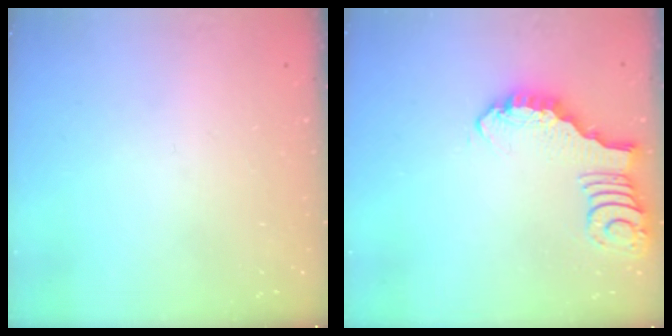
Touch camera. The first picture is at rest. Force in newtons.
{"total": 4.2, "press": 4.2, "slide": 0.3}